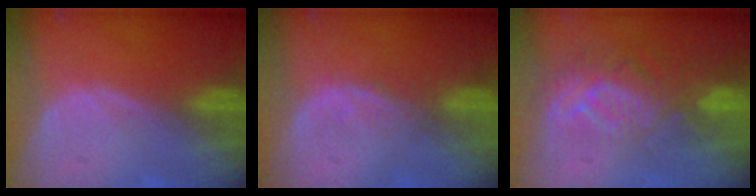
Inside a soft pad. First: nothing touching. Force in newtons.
{"total": 1.4, "press": 1.4, "slide": 0.2}
{"total": 9.5, "press": 8.3, "slide": 4.6}